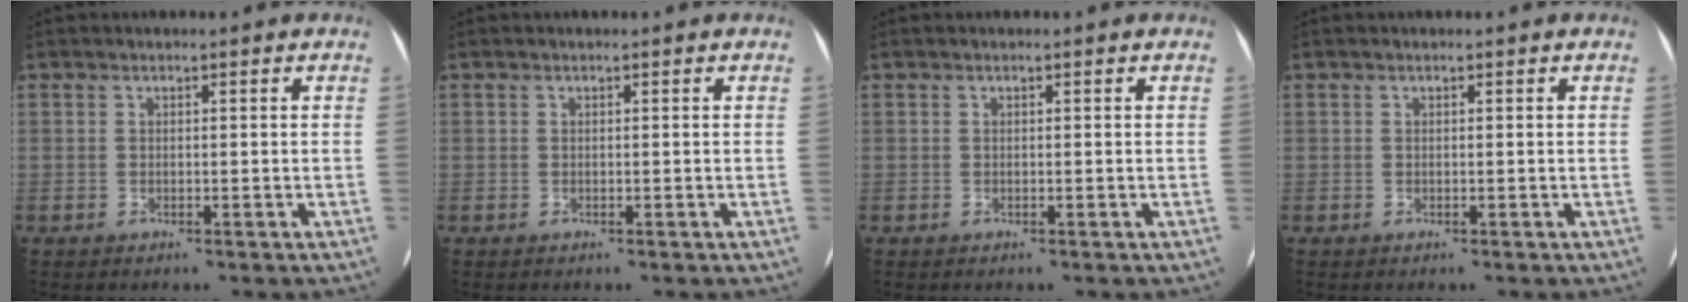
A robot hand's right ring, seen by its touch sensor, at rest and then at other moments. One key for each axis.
{"total": 0.0}
{"total": 0.0}
{"total": 0.0}